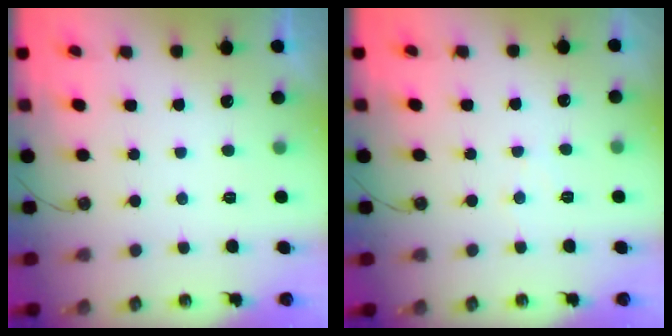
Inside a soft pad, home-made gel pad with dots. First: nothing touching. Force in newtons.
{"total": 4.1, "press": 4.0, "slide": 0.7}